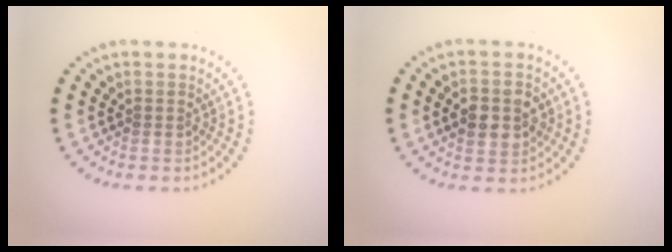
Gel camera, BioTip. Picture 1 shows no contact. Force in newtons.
{"total": 3.8, "press": 3.8, "slide": 0.2}